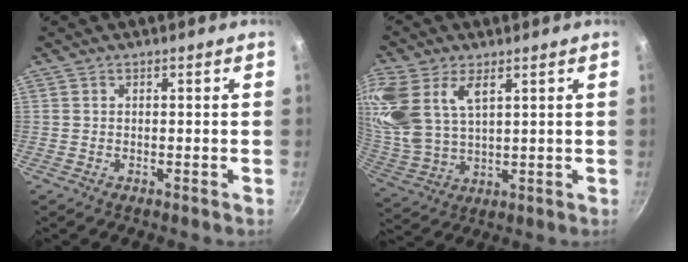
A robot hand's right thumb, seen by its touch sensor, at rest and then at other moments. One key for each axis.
{"total": 17.8, "fx": 6.8, "fy": 10.4, "fz": 12.7, "tx": -0.307, "ty": -0.004, "tz": 0.139}